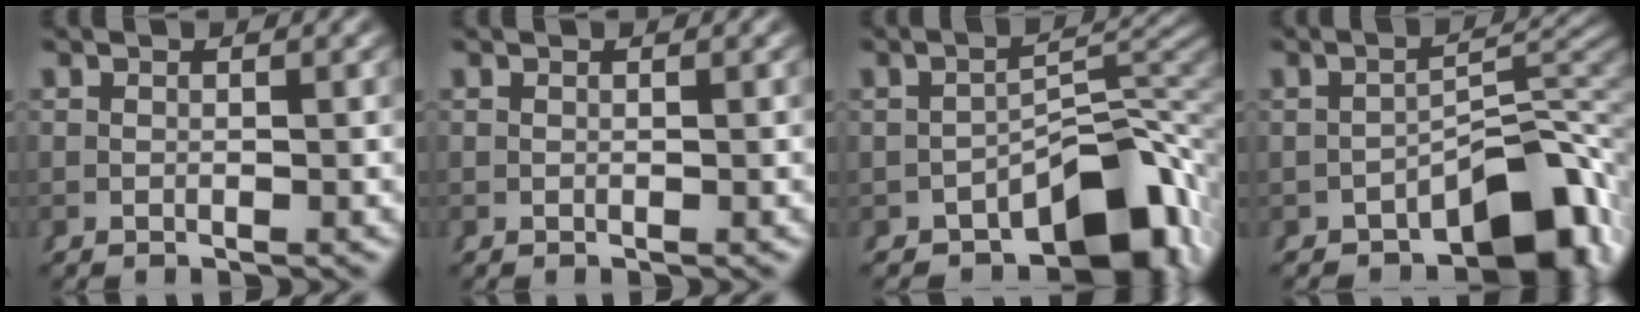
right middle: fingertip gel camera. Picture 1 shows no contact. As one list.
[{"total": 0.0}, {"total": 8.4, "force": [-5.2, 3.6, 5.5], "torque": [-0.041, 0.000, -0.075]}, {"total": 7.4, "force": [-4.5, 2.9, 5.1], "torque": [-0.040, -0.001, -0.066]}]